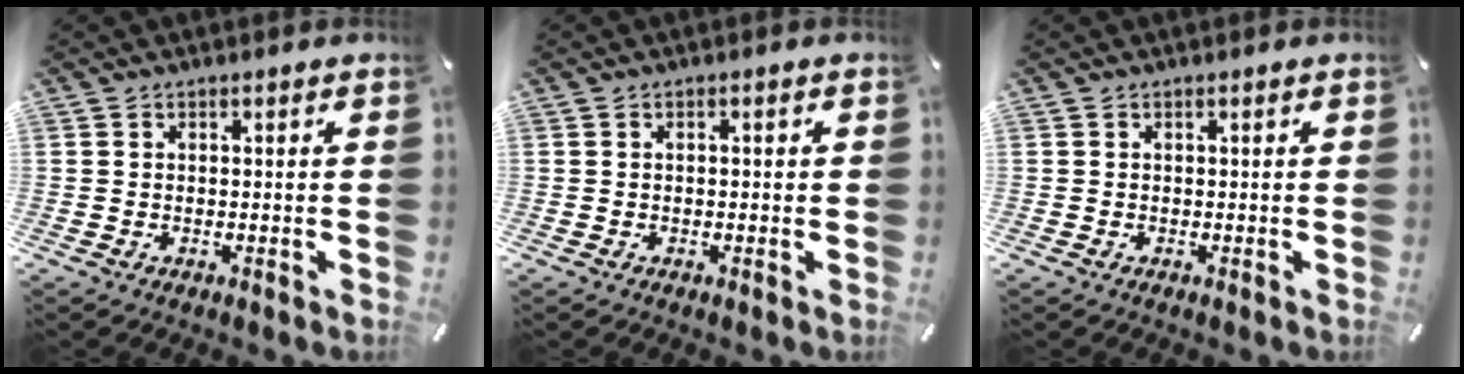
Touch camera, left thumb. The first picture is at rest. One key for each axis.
{"total": 0.6, "fx": -0.2, "fy": 0.3, "fz": 0.5, "tx": -0.009, "ty": 0.001, "tz": -0.005}
{"total": 0.0}